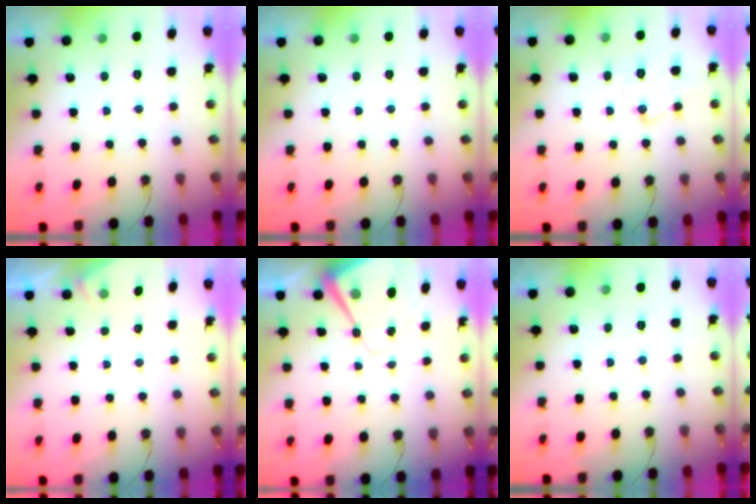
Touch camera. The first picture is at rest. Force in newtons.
{"total": 0.0}
{"total": 11.2, "press": 11.1, "slide": 0.8}
{"total": 2.5, "press": 2.5, "slide": 0.4}
{"total": 10.7, "press": 10.6, "slide": 0.9}
{"total": 5.6, "press": 5.6, "slide": 0.9}